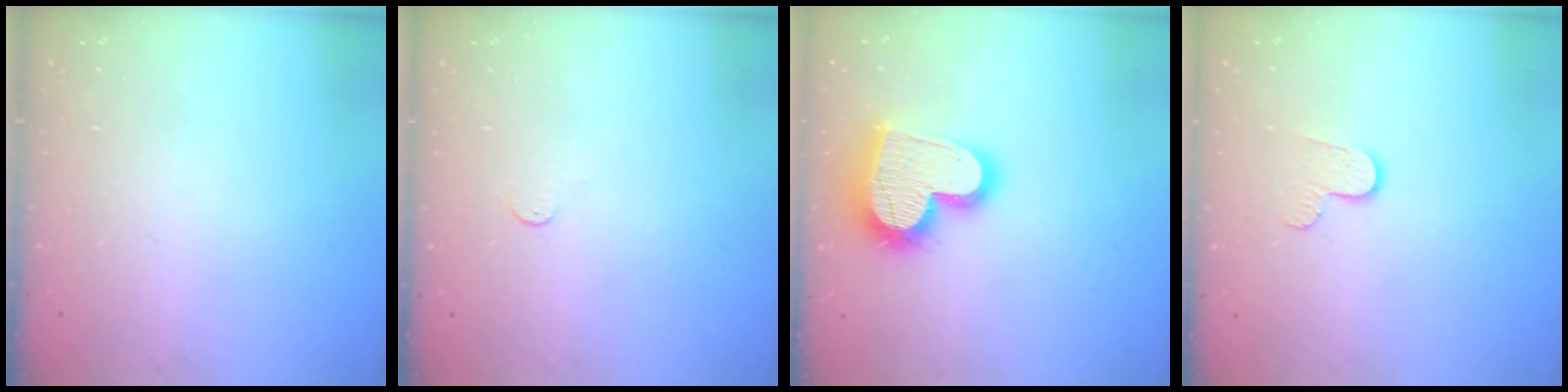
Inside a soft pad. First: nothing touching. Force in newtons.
{"total": 3.4, "press": 3.4, "slide": 0.4}
{"total": 19.3, "press": 19.2, "slide": 1.5}
{"total": 6.1, "press": 6.0, "slide": 0.6}